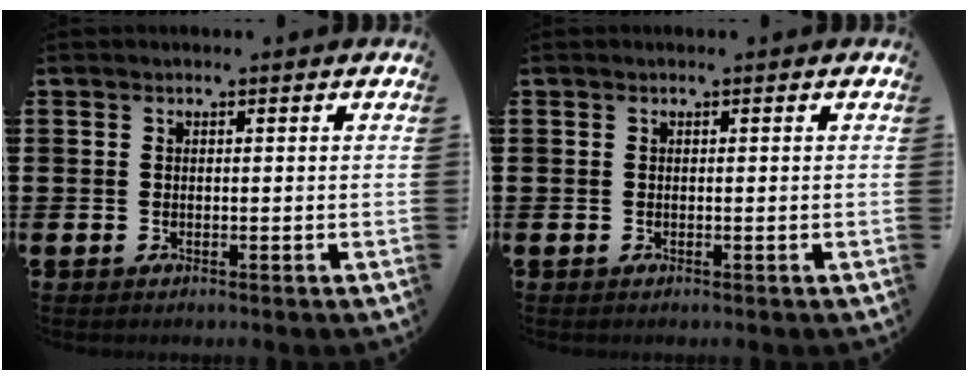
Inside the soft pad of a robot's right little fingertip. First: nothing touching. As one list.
[{"total": 0.0}]